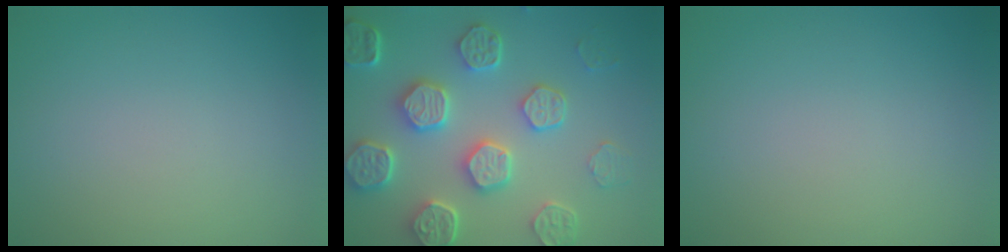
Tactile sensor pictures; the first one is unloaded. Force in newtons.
{"total": 7.3, "press": 6.0, "slide": 4.0}
{"total": 0.0}